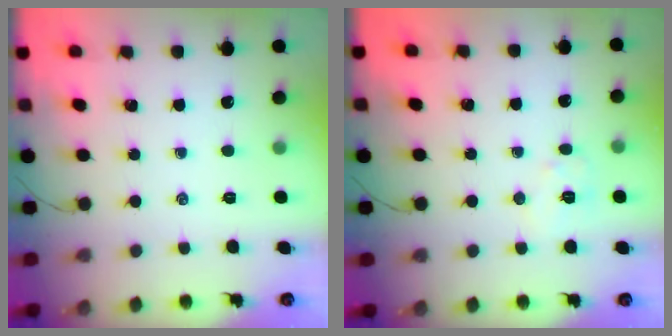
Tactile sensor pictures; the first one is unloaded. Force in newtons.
{"total": 5.4, "press": 5.4, "slide": 0.6}